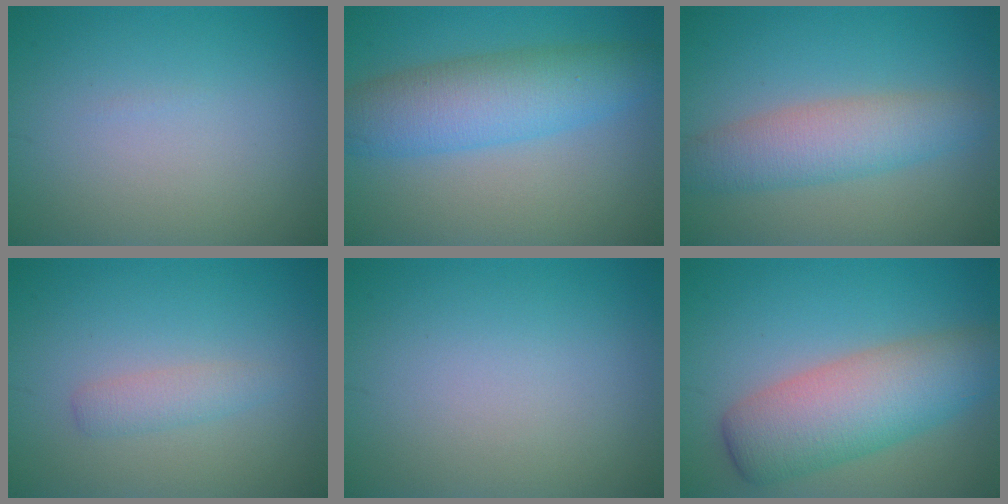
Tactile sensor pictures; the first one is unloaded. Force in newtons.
{"total": 6.6, "press": 6.6, "slide": 0.1}
{"total": 4.8, "press": 4.8, "slide": 0.1}
{"total": 1.7, "press": 1.7, "slide": 0.1}
{"total": 0.0}
{"total": 7.5, "press": 7.5, "slide": 0.3}